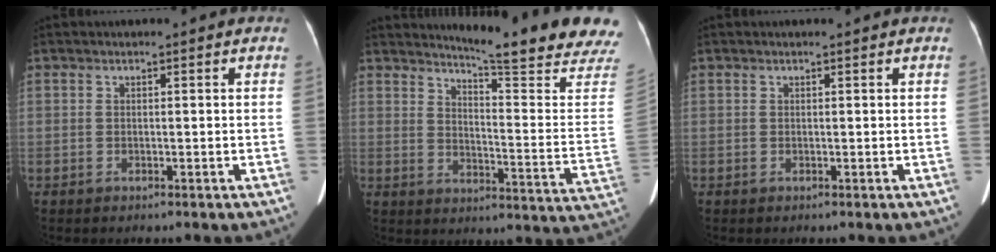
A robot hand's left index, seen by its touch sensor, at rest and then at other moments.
{"total": 18.0, "force": [16.3, -1.3, 7.4], "torque": [-0.111, -0.108, 0.194]}
{"total": 0.0}